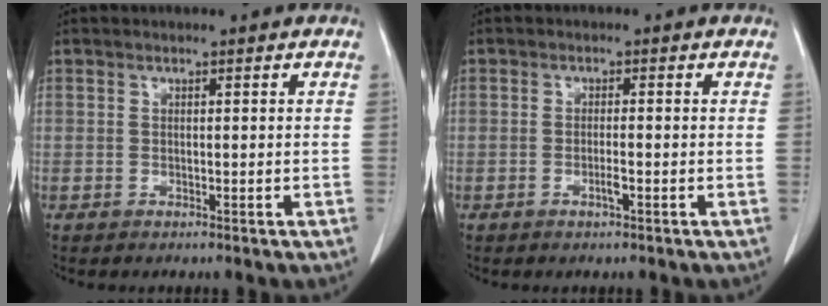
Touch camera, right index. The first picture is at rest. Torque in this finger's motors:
{"motor_torque": [-0.19, 0.16, -0.01, 0.00]}